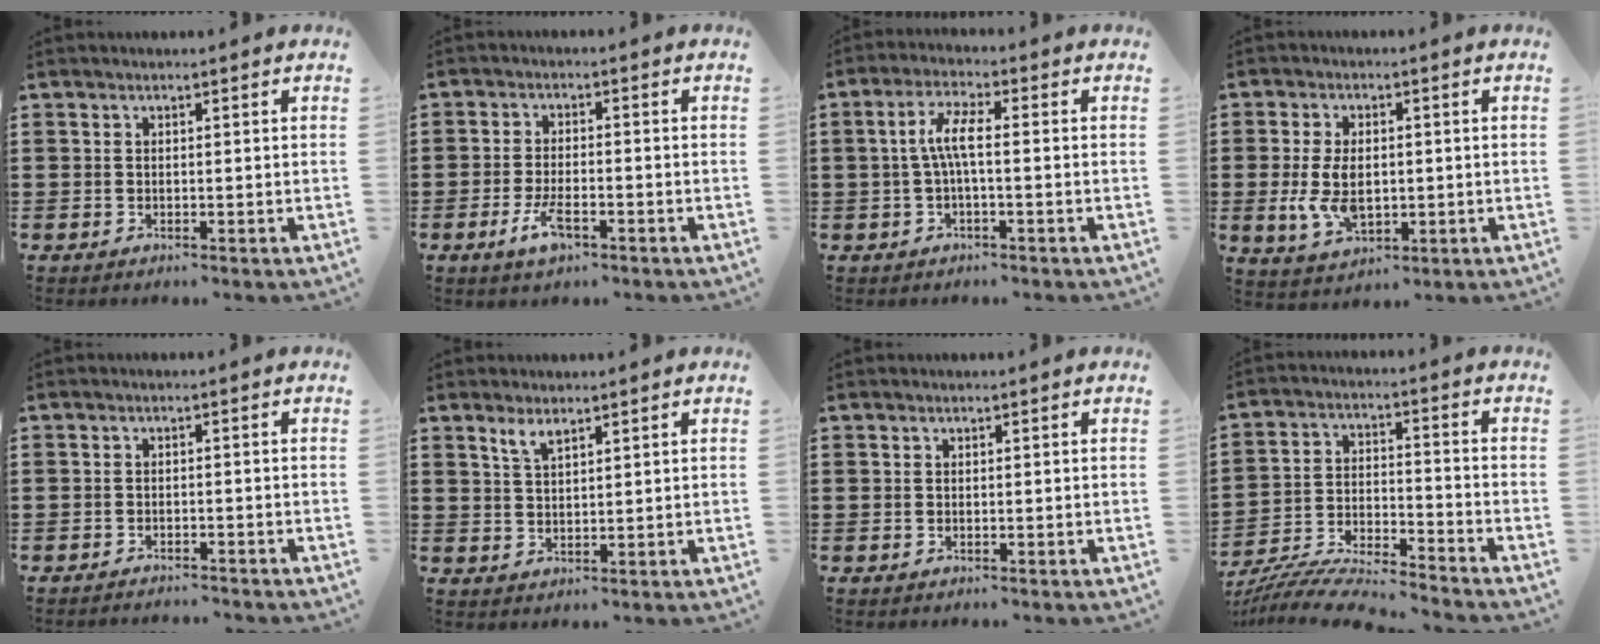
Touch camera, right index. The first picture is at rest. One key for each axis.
{"total": 4.8, "fx": -2.3, "fy": 1.7, "fz": 3.9, "tx": -0.090, "ty": -0.007, "tz": -0.047}
{"total": 4.9, "fx": -0.4, "fy": 1.3, "fz": 4.7, "tx": -0.102, "ty": 0.002, "tz": -0.015}
{"total": 7.1, "fx": -0.5, "fy": 4.2, "fz": 5.7, "tx": -0.132, "ty": 0.000, "tz": -0.013}
{"total": 1.6, "fx": -1.6, "fy": 0.0, "fz": -0.1, "tx": -0.003, "ty": 0.003, "tz": -0.036}
{"total": 2.6, "fx": 1.9, "fy": 0.8, "fz": 1.7, "tx": -0.037, "ty": 0.004, "tz": 0.034}
{"total": 0.0}
{"total": 7.7, "fx": -7.4, "fy": 0.4, "fz": 2.1, "tx": -0.049, "ty": 0.000, "tz": -0.150}